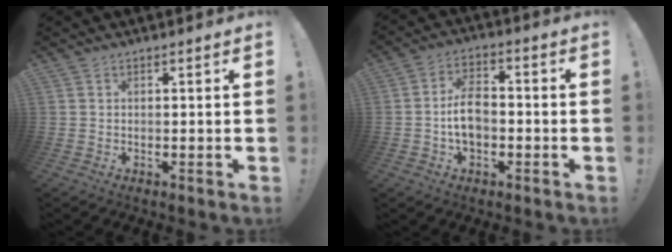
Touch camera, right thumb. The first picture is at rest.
{"total": 8.8, "force": [-1.8, 5.7, 6.4], "torque": [-0.117, 0.012, -0.031]}